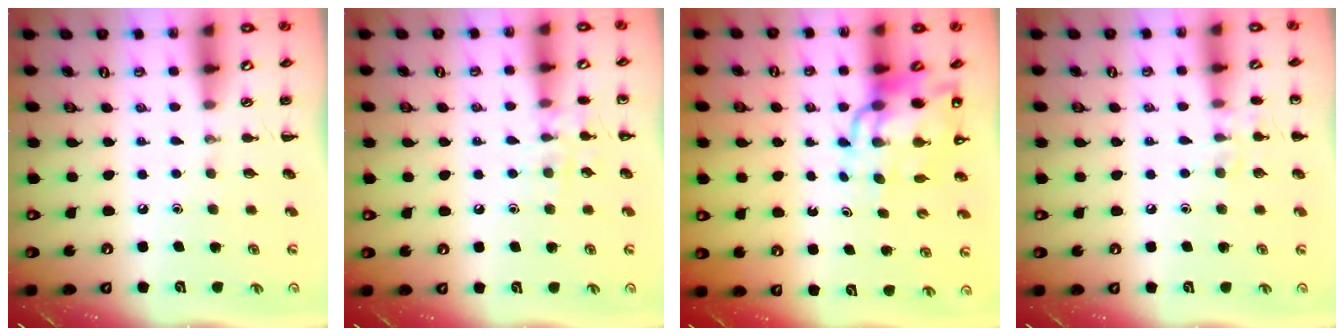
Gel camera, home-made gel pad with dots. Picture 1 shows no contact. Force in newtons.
{"total": 7.3, "press": 7.2, "slide": 1.6}
{"total": 13.7, "press": 13.1, "slide": 4.1}
{"total": 6.9, "press": 6.5, "slide": 2.1}